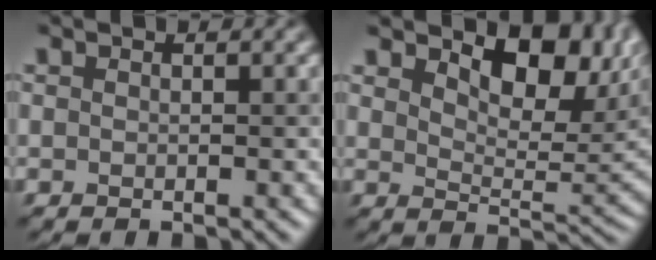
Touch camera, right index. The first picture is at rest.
{"total": 7.4, "force": [3.9, 3.3, 5.3], "torque": [-0.070, -0.003, 0.068]}